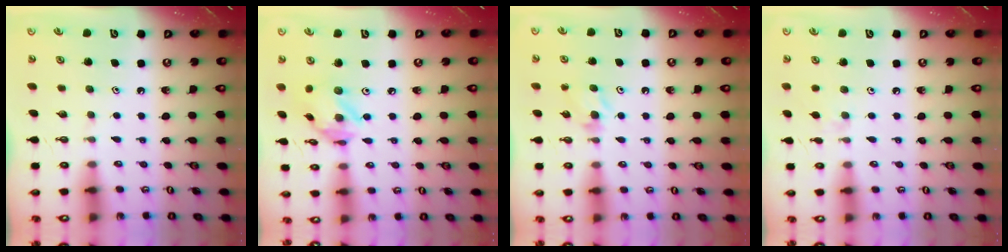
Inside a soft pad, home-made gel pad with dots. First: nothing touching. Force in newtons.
{"total": 11.3, "press": 11.2, "slide": 1.0}
{"total": 4.3, "press": 4.2, "slide": 0.9}
{"total": 2.9, "press": 2.9, "slide": 0.5}